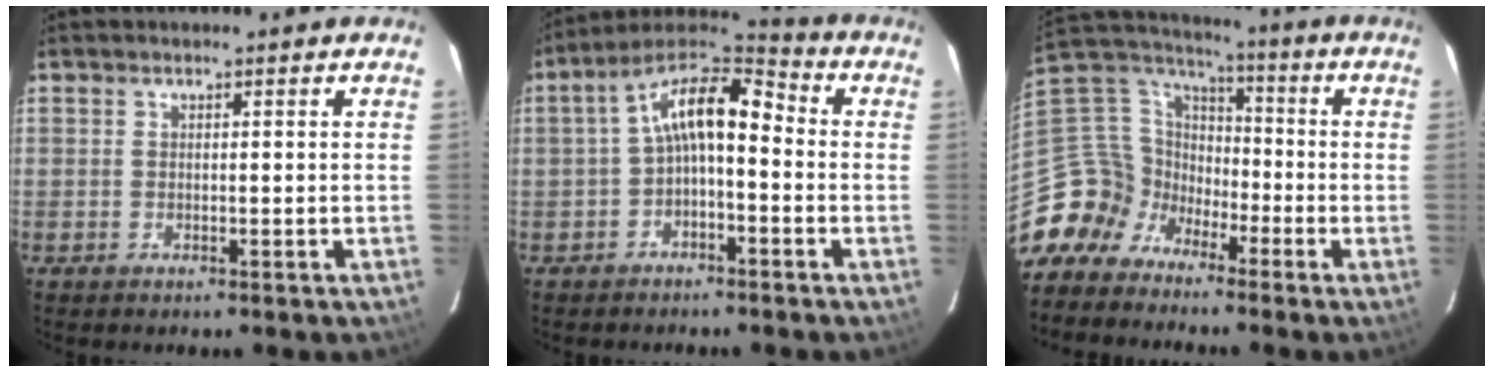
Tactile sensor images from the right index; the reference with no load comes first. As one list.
[{"total": 9.8, "force": [-1.3, 4.7, 8.5], "torque": [-0.163, 0.030, -0.030]}, {"total": 12.2, "force": [-8.5, 8.5, 2.1], "torque": [-0.071, 0.038, -0.180]}]